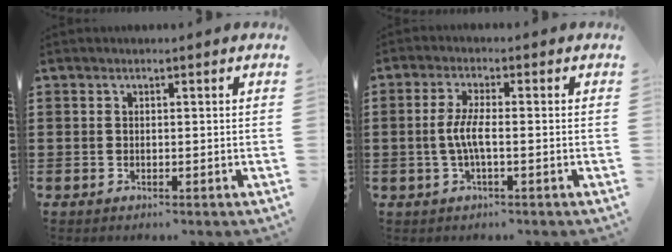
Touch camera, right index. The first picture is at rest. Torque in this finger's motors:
{"motor_torque": [1.02, 0.13, 0.52, 0.17]}